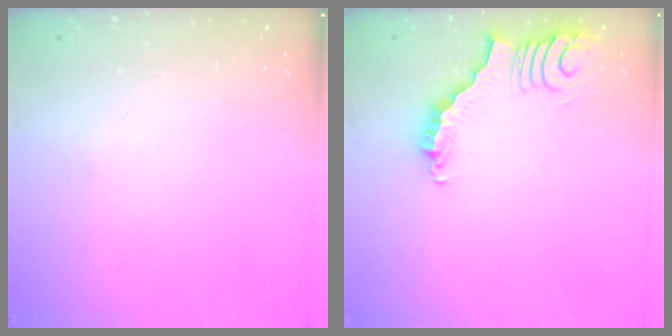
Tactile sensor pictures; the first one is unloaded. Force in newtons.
{"total": 4.0, "press": 3.9, "slide": 0.7}